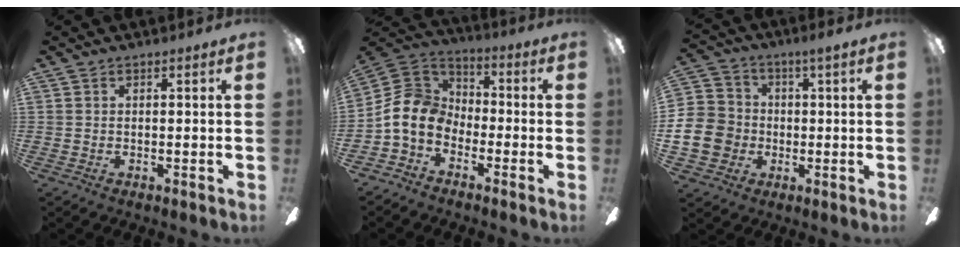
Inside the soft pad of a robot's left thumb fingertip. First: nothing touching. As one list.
[{"total": 10.3, "force": [-3.4, 8.1, 5.4], "torque": [-0.137, 0.030, -0.067]}, {"total": 10.9, "force": [-1.9, 9.7, 4.5], "torque": [-0.105, 0.024, -0.034]}]